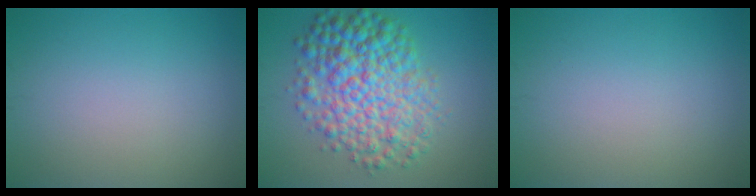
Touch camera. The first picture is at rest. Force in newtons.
{"total": 8.6, "press": 8.6, "slide": 0.1}
{"total": 0.0}